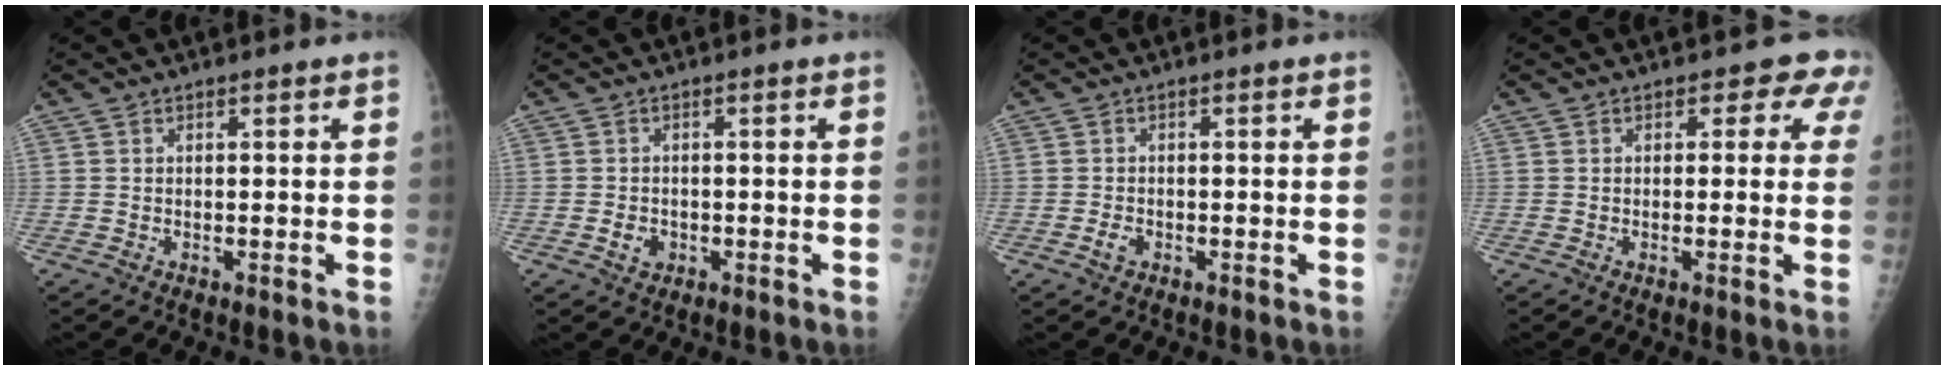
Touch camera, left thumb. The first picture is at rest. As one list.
[{"total": 2.4, "force": [-0.8, 1.9, 1.3], "torque": [-0.014, 0.004, -0.009]}, {"total": 1.6, "force": [-0.7, 1.0, 0.9], "torque": [-0.019, 0.004, -0.014]}, {"total": 4.0, "force": [2.2, 2.8, 2.0], "torque": [0.015, -0.006, 0.006]}]